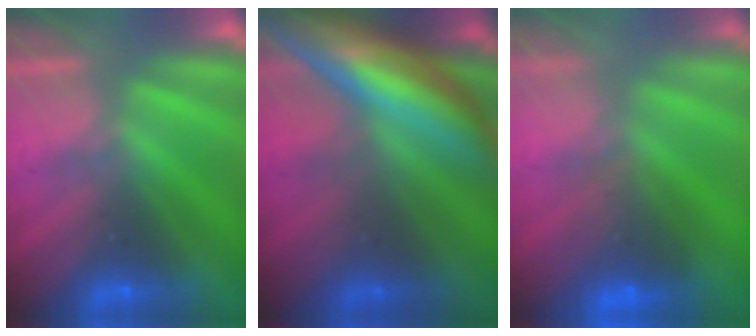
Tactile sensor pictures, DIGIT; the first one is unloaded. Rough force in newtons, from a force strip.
{"total": 6.5}
{"total": 6.7}